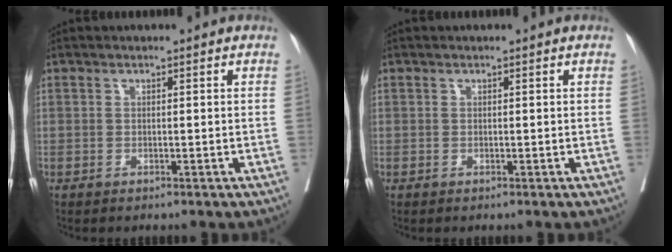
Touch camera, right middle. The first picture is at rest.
{"total": 0.0}